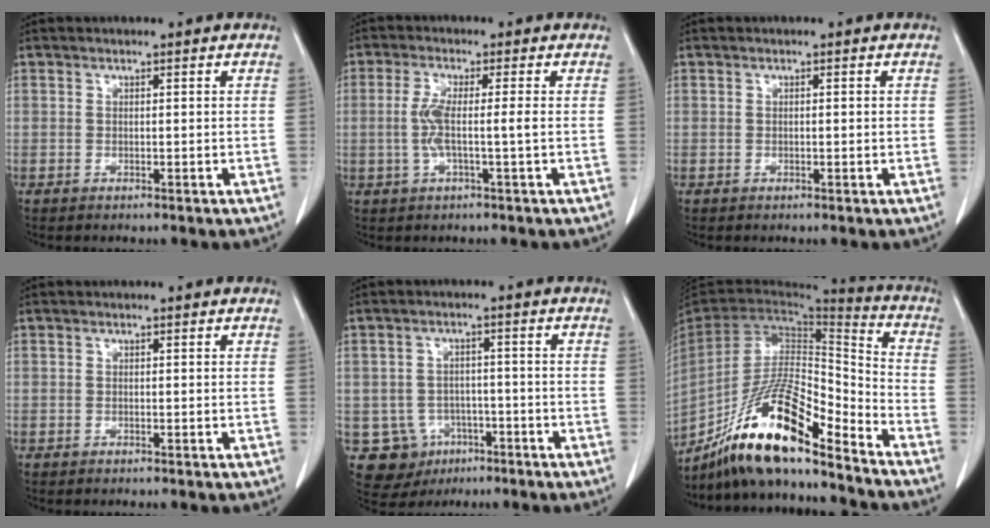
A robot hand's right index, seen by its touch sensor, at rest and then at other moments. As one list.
[{"total": 4.4, "force": [-0.4, -0.1, 4.3], "torque": [-0.093, 0.004, -0.007]}, {"total": 0.5, "force": [0.0, 0.1, 0.5], "torque": [-0.011, 0.000, 0.002]}, {"total": 0.0}, {"total": 8.4, "force": [-3.3, 7.6, 1.3], "torque": [-0.033, 0.010, -0.038]}, {"total": 19.0, "force": [-14.4, 2.6, 12.2], "torque": [-0.244, -0.004, -0.263]}]